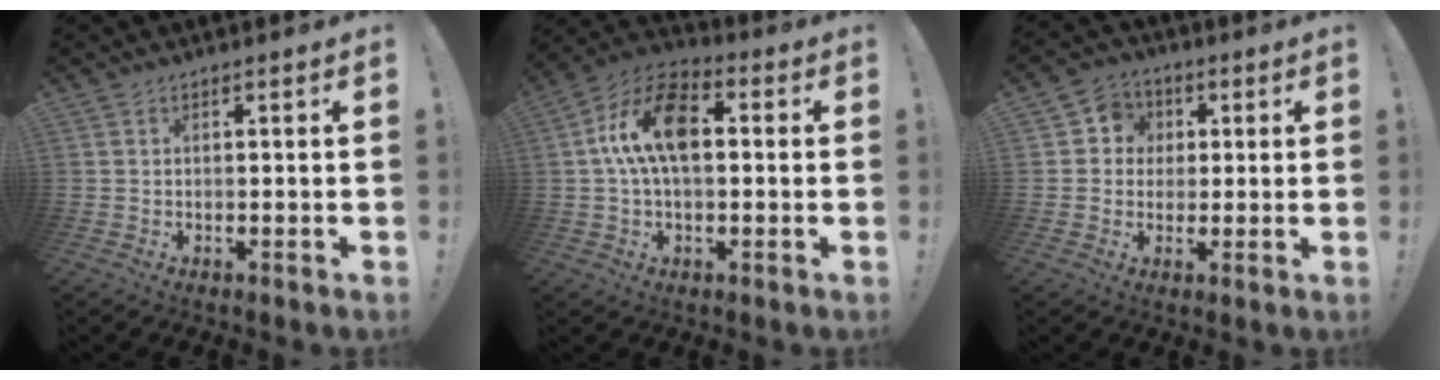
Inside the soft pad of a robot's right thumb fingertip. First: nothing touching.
{"total": 14.8, "force": [1.9, 8.6, 11.9], "torque": [-0.202, 0.017, 0.036]}
{"total": 7.1, "force": [0.1, 6.8, 1.7], "torque": [-0.028, 0.013, 0.006]}